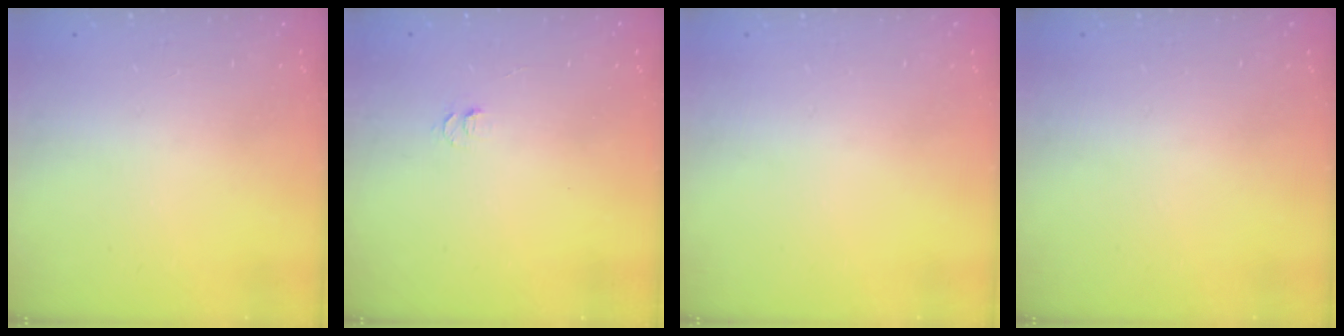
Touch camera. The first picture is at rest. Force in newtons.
{"total": 4.2, "press": 4.1, "slide": 0.5}
{"total": 0.0}
{"total": 0.0}